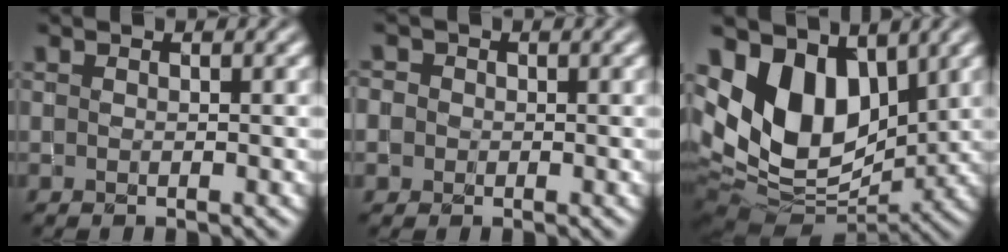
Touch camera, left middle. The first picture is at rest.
{"total": 1.8, "force": [0.3, 1.8, 0.2], "torque": [0.009, 0.010, -0.010]}
{"total": 10.1, "force": [3.3, 6.9, 6.6], "torque": [-0.136, -0.002, 0.056]}